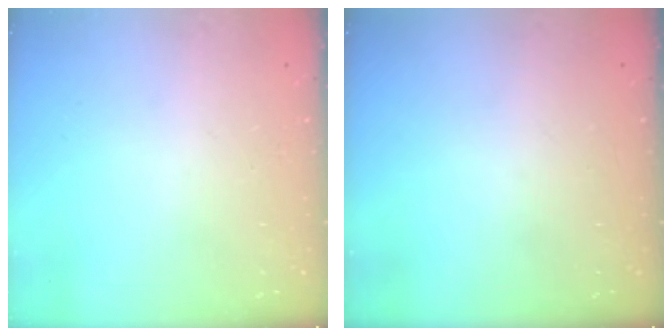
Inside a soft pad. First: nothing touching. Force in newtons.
{"total": 0.0}